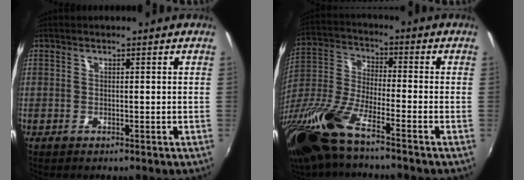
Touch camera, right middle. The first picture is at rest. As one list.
[{"total": 17.8, "force": [-12.2, 3.8, 12.4], "torque": [-0.276, -0.034, -0.250]}]